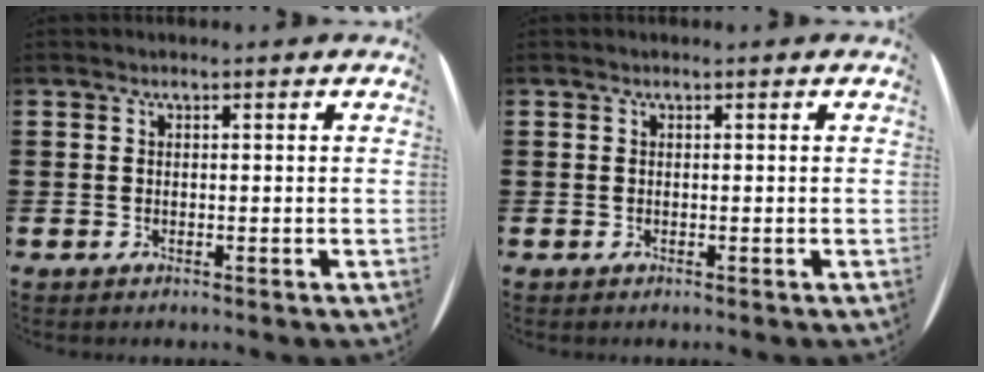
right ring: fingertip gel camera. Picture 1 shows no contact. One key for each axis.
{"total": 0.0}